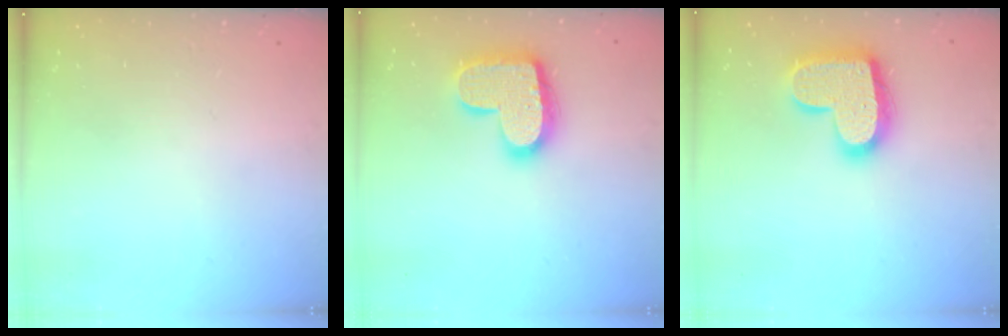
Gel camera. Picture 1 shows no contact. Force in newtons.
{"total": 17.5, "press": 17.5, "slide": 1.0}
{"total": 18.1, "press": 18.1, "slide": 1.1}